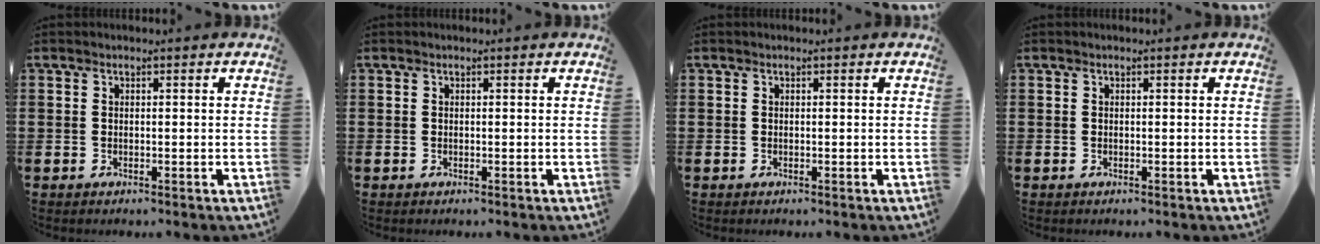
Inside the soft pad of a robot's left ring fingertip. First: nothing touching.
{"total": 0.0}
{"total": 0.0}
{"total": 0.0}